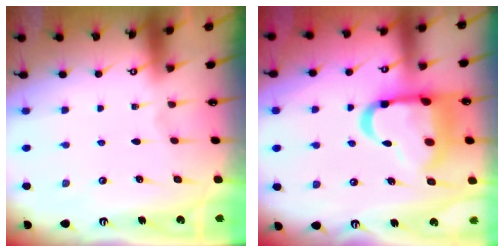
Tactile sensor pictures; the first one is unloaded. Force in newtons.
{"total": 19.2, "press": 19.0, "slide": 2.3}